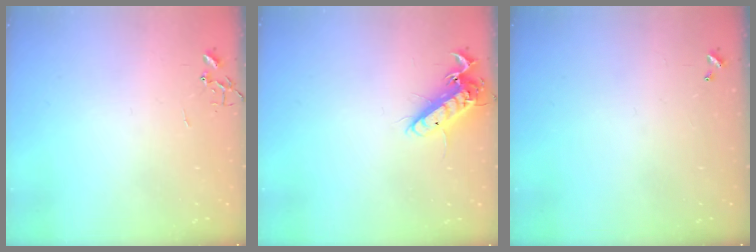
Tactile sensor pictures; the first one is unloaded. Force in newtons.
{"total": 13.0, "press": 12.8, "slide": 2.2}
{"total": 0.0}